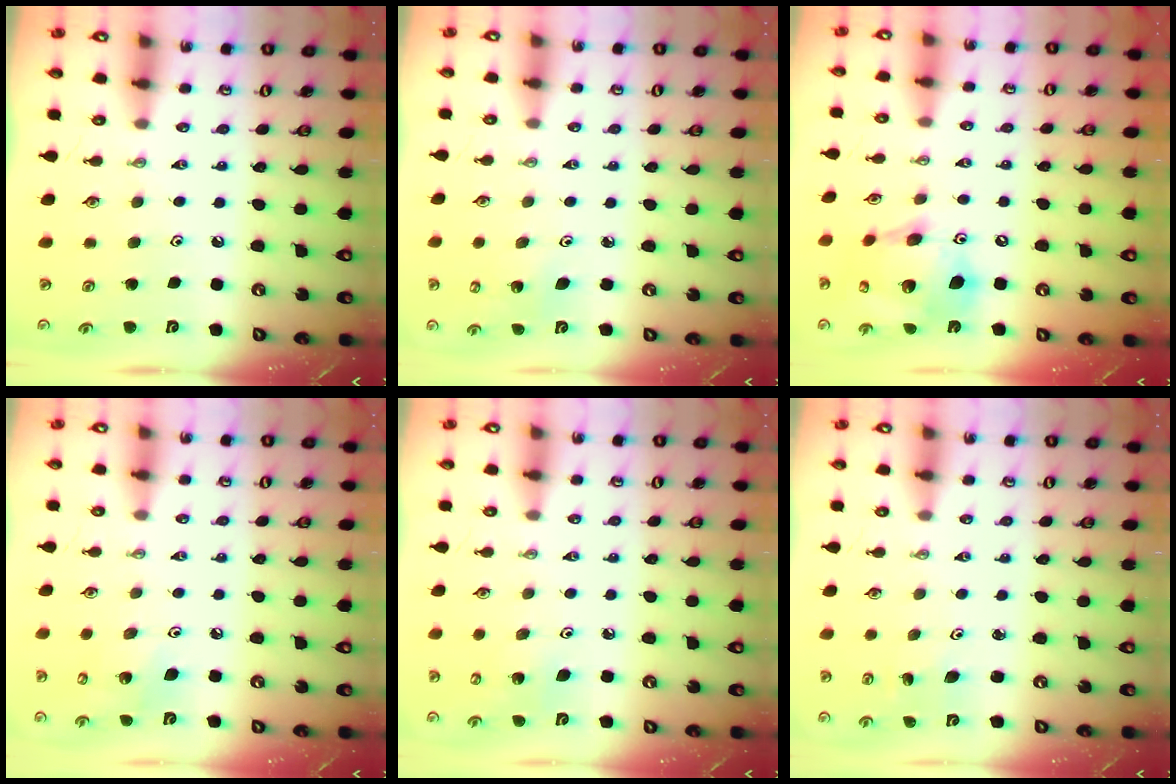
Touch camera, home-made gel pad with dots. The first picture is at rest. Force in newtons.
{"total": 4.0, "press": 3.9, "slide": 0.9}
{"total": 17.9, "press": 17.7, "slide": 3.0}
{"total": 7.2, "press": 7.0, "slide": 1.8}
{"total": 7.4, "press": 7.4, "slide": 0.4}
{"total": 2.3, "press": 2.3, "slide": 0.3}